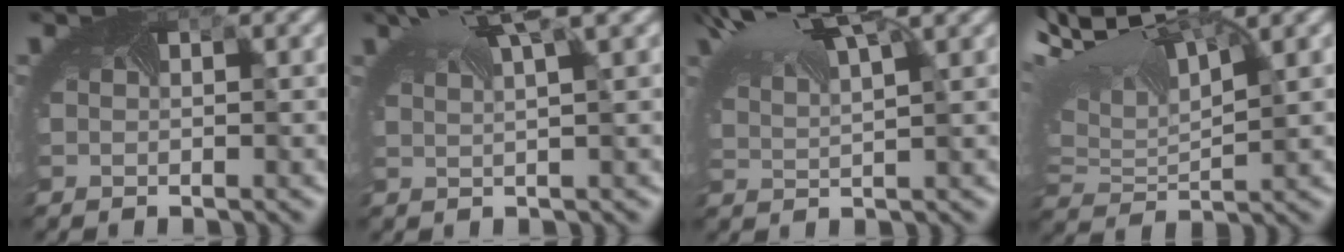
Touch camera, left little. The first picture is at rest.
{"total": 4.0, "force": [2.9, 0.1, 2.8], "torque": [-0.050, 0.009, 0.055]}
{"total": 8.2, "force": [5.7, 2.5, 5.3], "torque": [-0.125, 0.027, 0.088]}
{"total": 9.5, "force": [4.2, 4.4, 7.2], "torque": [-0.159, 0.011, 0.091]}